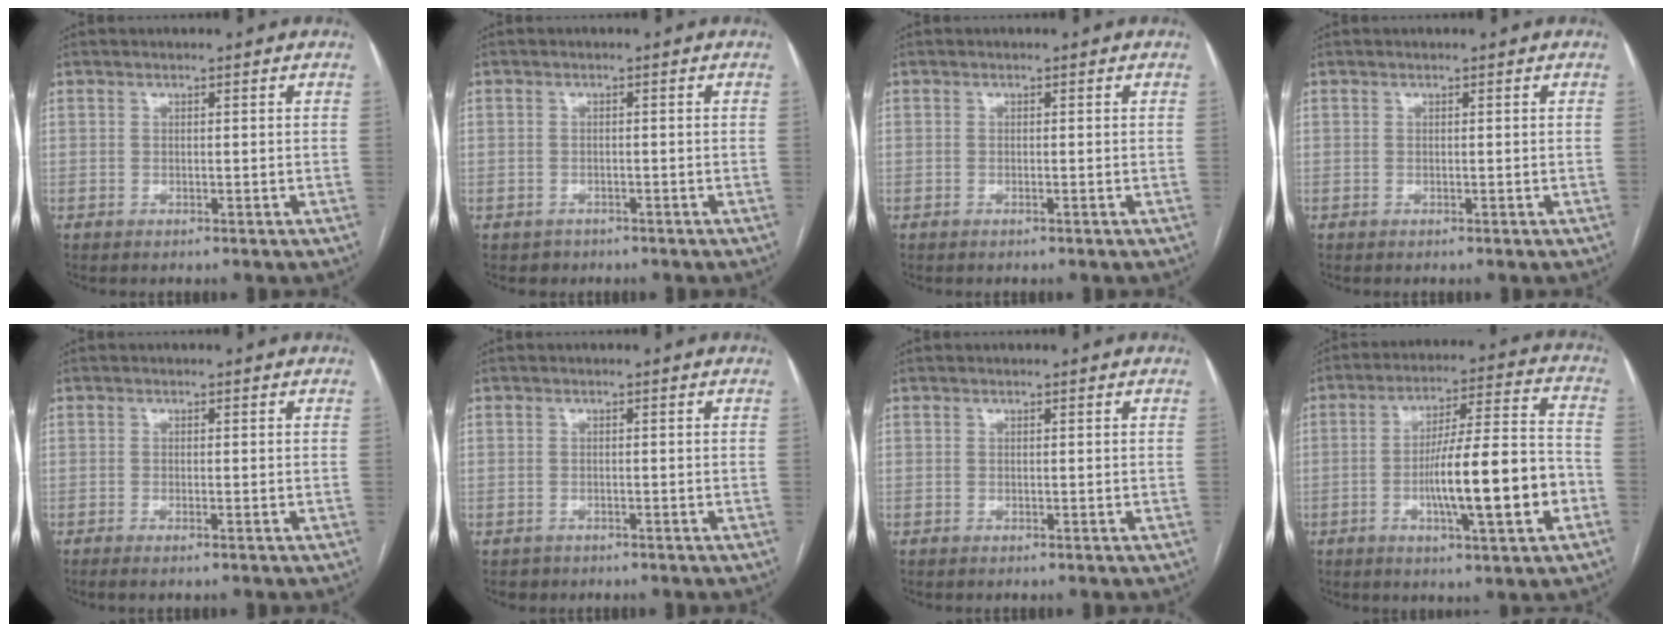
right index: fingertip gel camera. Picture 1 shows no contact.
{"total": 2.2, "force": [-1.2, 1.8, -0.3], "torque": [0.003, 0.009, -0.018]}
{"total": 0.0}
{"total": 0.0}
{"total": 1.0, "force": [-0.6, -0.2, 0.8], "torque": [-0.014, -0.002, -0.010]}
{"total": 1.6, "force": [-0.9, 1.3, -0.2], "torque": [-0.004, 0.006, -0.013]}
{"total": 0.0}
{"total": 15.3, "force": [-4.2, 1.4, 14.6], "torque": [-0.238, 0.009, -0.061]}